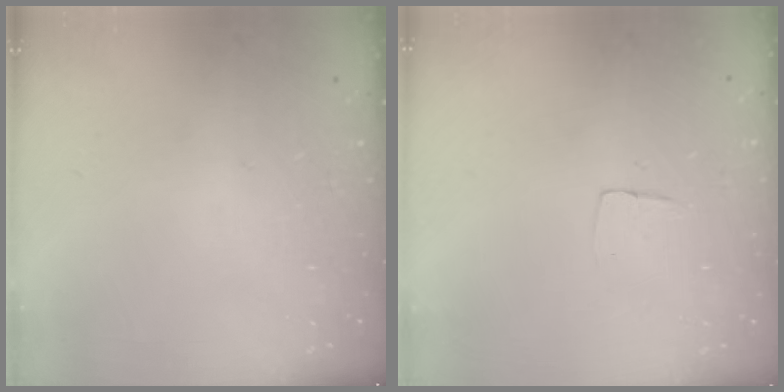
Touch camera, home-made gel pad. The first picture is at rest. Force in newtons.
{"total": 3.4, "press": 3.4, "slide": 0.2}